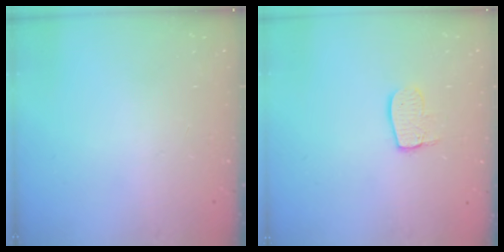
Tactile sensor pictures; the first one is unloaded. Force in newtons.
{"total": 7.6, "press": 7.6, "slide": 0.2}